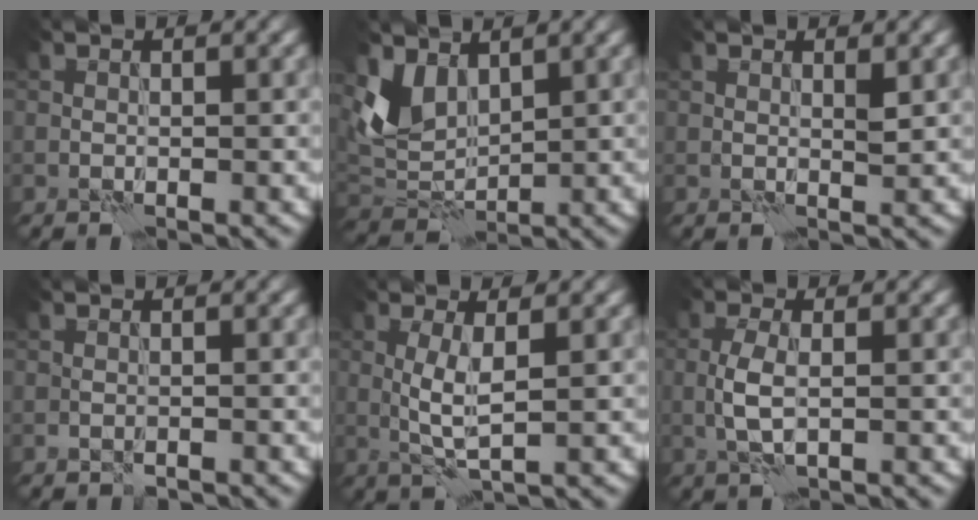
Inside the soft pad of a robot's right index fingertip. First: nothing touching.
{"total": 4.1, "force": [2.2, 2.6, 2.3], "torque": [-0.053, -0.008, 0.043]}
{"total": 0.9, "force": [0.5, 0.1, 0.8], "torque": [-0.014, 0.000, 0.010]}
{"total": 0.7, "force": [-0.5, 0.4, 0.2], "torque": [-0.002, -0.004, -0.011]}
{"total": 2.9, "force": [0.3, 0.4, 2.8], "torque": [-0.062, 0.006, 0.007]}
{"total": 2.8, "force": [-0.3, 1.0, 2.6], "torque": [-0.062, 0.004, -0.007]}